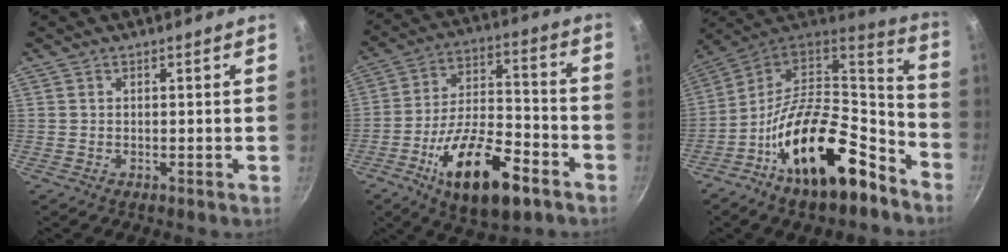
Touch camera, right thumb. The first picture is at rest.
{"total": 19.5, "force": [-9.5, 8.2, 14.9], "torque": [-0.237, 0.045, -0.158]}
{"total": 25.3, "force": [-12.4, 12.5, 18.1], "torque": [-0.254, 0.098, -0.211]}